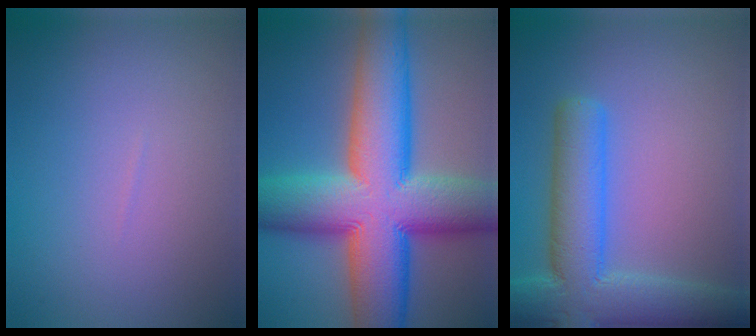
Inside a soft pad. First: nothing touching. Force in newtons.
{"total": 16.5, "press": 16.5, "slide": 0.4}
{"total": 8.6, "press": 8.6, "slide": 0.5}